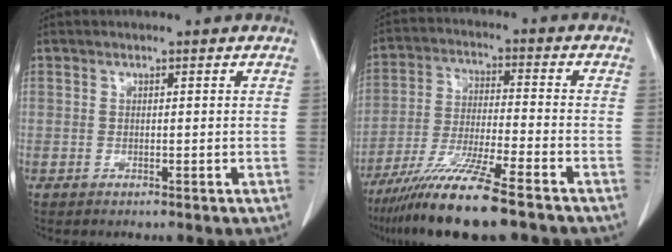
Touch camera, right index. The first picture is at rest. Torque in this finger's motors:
{"motor_torque": [1.22, -0.92, 0.82, 0.21]}